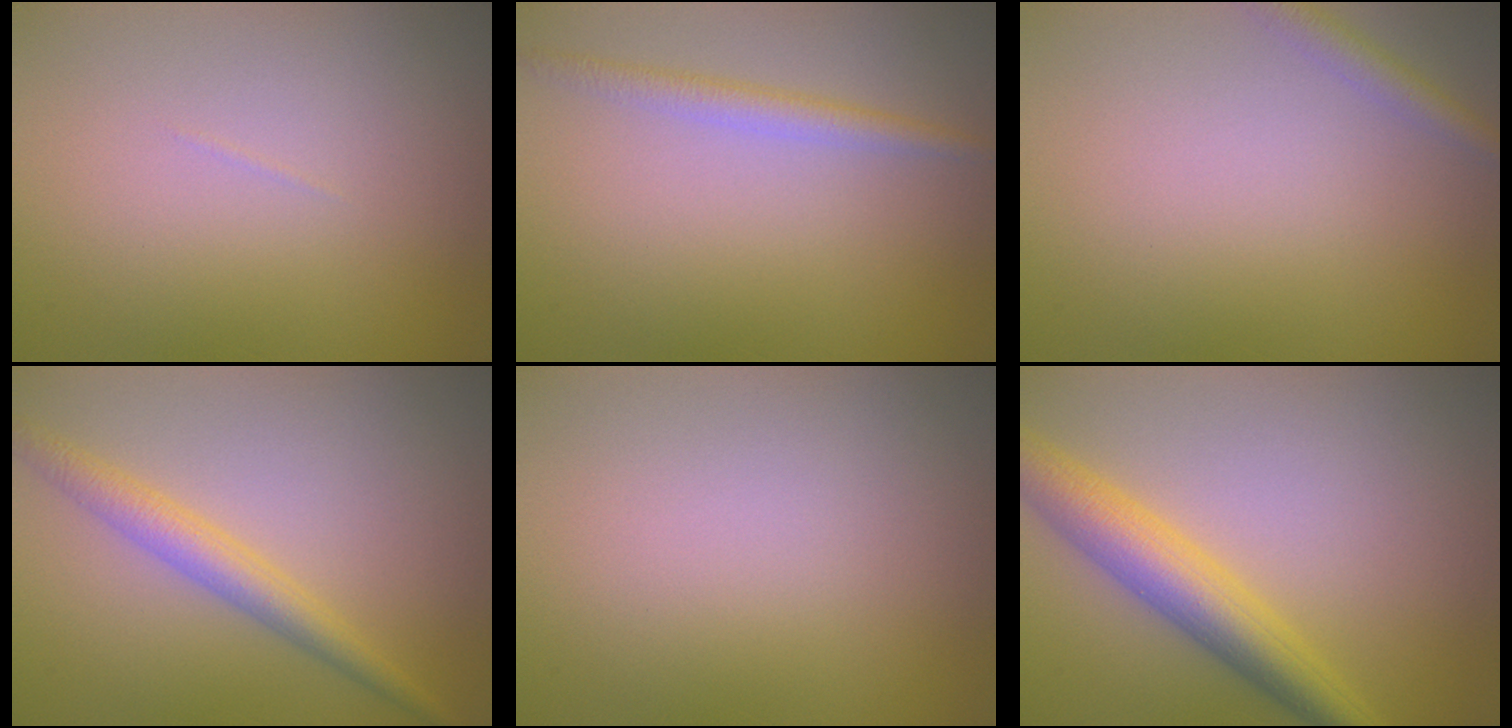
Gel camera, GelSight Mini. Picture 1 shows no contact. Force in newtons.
{"total": 2.0, "press": 2.0, "slide": 0.0}
{"total": 1.8, "press": 1.8, "slide": 0.1}
{"total": 3.1, "press": 3.1, "slide": 0.1}
{"total": 0.0}
{"total": 5.5, "press": 5.5, "slide": 0.1}